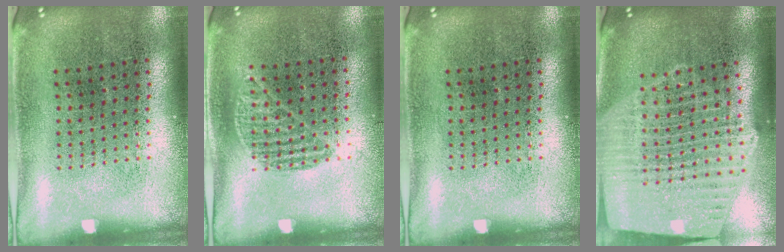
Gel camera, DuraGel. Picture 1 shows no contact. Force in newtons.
{"total": 1.0, "press": 0.7, "slide": 0.7}
{"total": 0.0}
{"total": 2.4, "press": 2.2, "slide": 1.1}